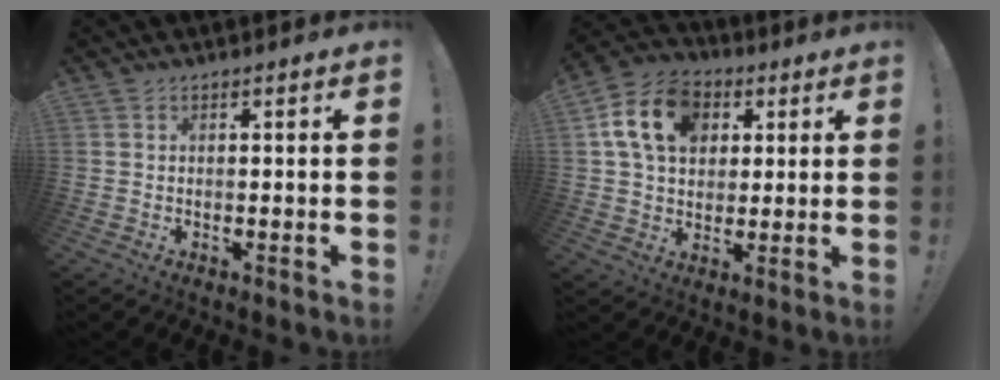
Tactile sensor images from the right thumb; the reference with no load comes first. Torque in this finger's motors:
{"motor_torque": [0.18, 0.85, 0.52, -0.34, 0.05]}